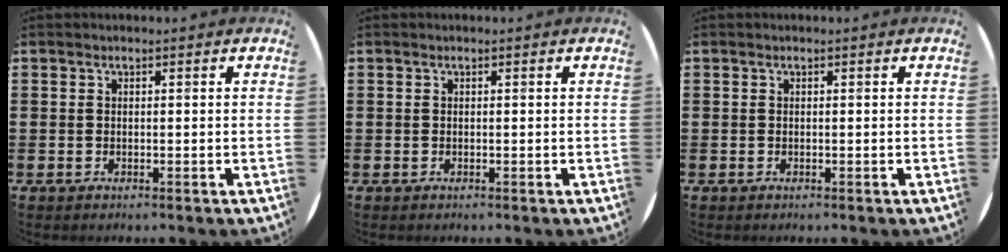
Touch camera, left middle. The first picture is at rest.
{"total": 0.0}
{"total": 0.0}